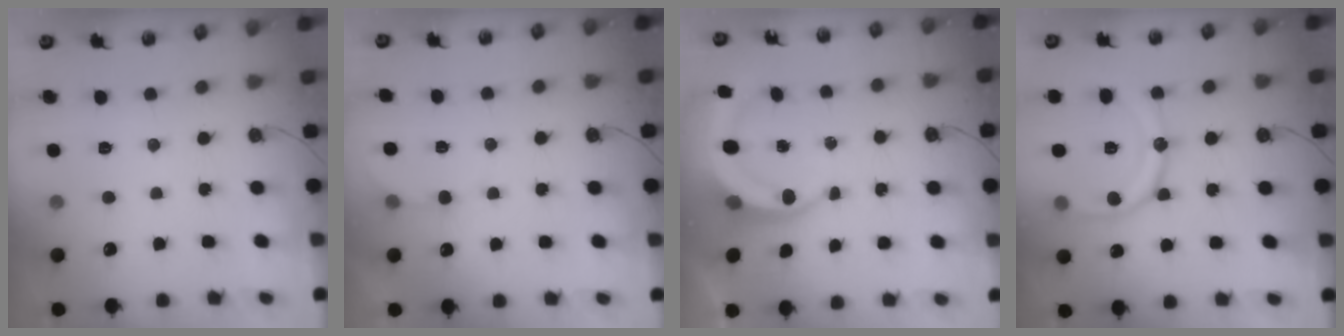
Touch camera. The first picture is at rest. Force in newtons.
{"total": 3.8, "press": 3.4, "slide": 1.6}
{"total": 7.2, "press": 7.2, "slide": 0.7}
{"total": 14.3, "press": 14.2, "slide": 1.4}